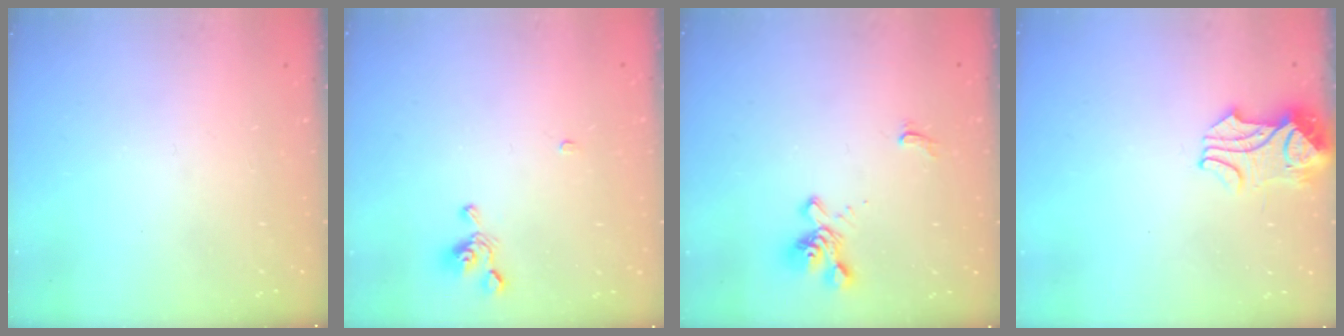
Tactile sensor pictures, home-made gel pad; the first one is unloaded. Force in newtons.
{"total": 2.9, "press": 2.8, "slide": 0.5}
{"total": 1.7, "press": 1.1, "slide": 1.3}
{"total": 2.2, "press": 2.1, "slide": 0.6}